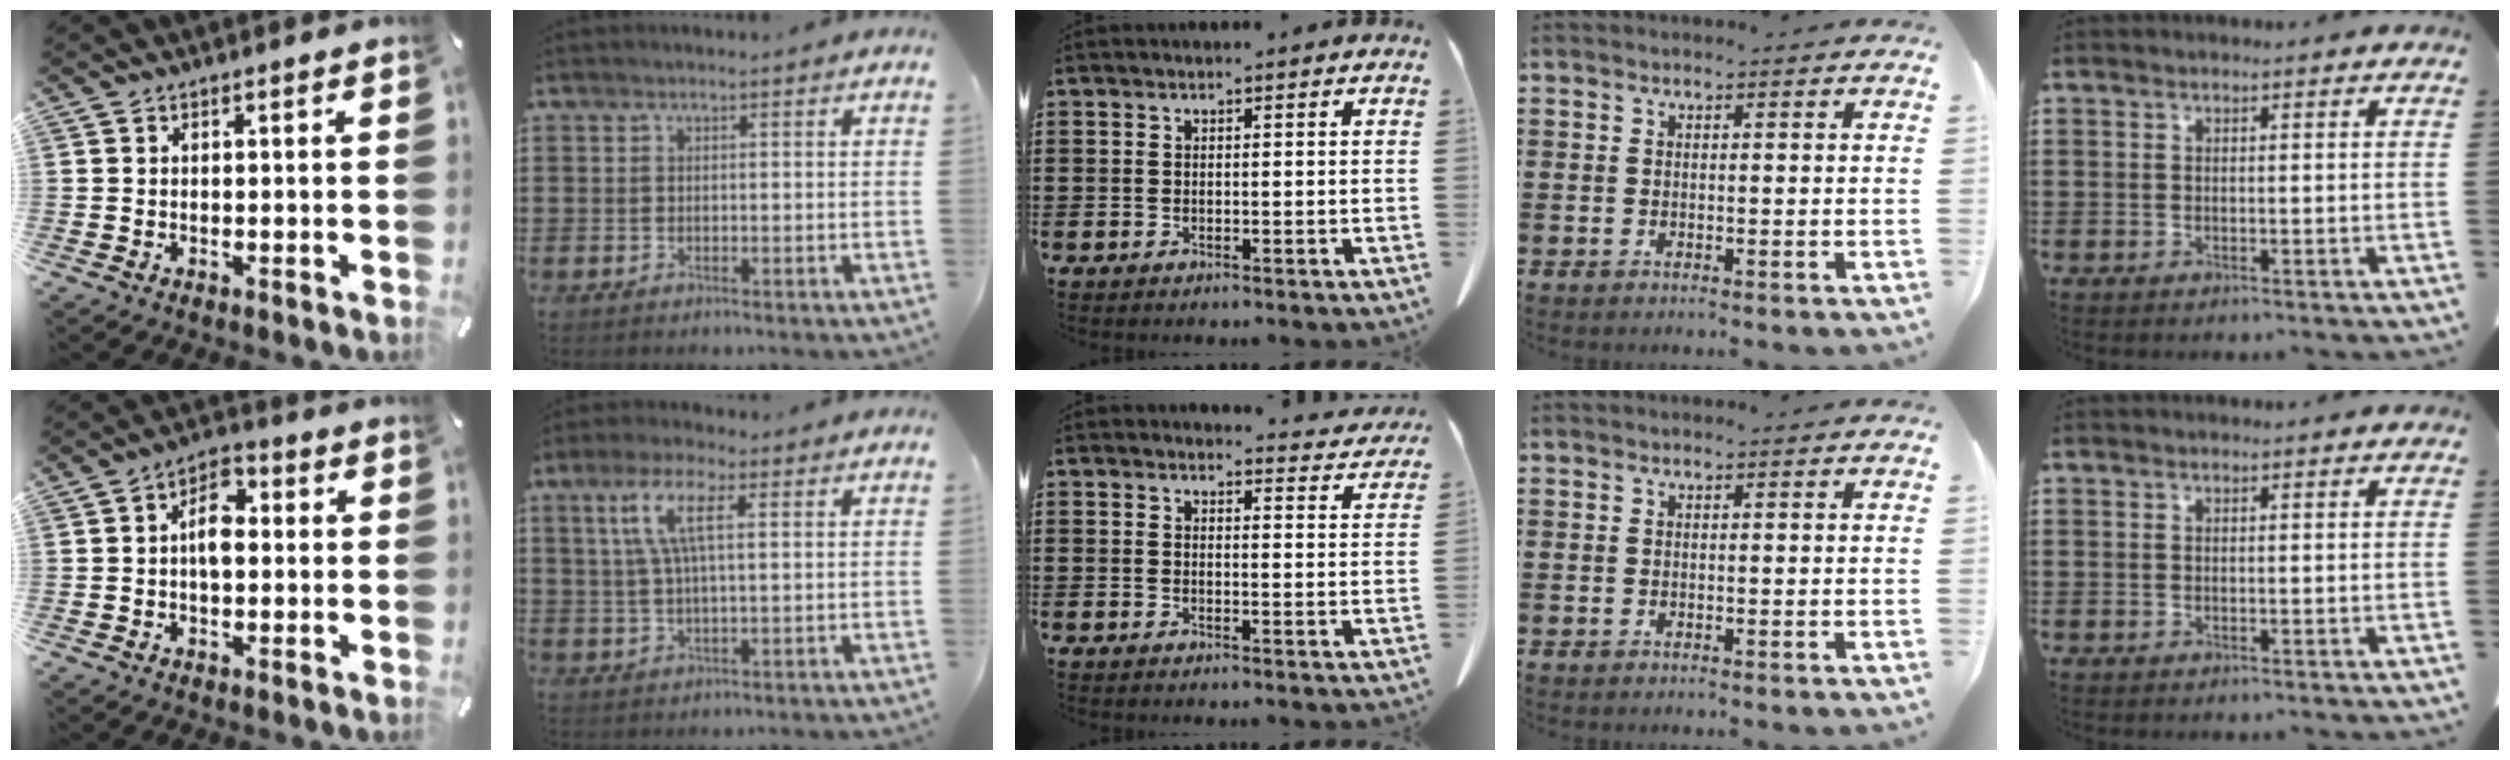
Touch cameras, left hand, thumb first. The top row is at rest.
{"thumb": {"total": 6.8, "force": [0.1, 4.3, 5.3], "torque": [-0.076, 0.008, -0.003]}, "index": {"total": 7.4, "force": [2.5, 2.0, 6.7], "torque": [-0.153, 0.002, 0.037]}, "middle": {"total": 3.5, "force": [3.5, 0.0, 0.5], "torque": [-0.010, -0.017, 0.062]}}